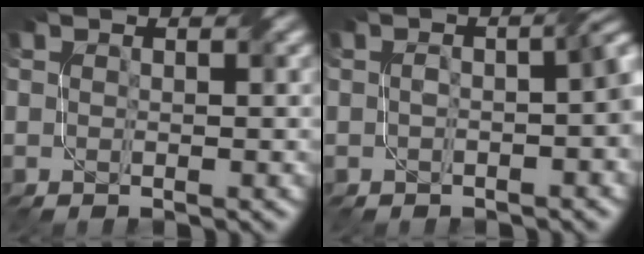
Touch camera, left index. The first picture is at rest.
{"total": 4.4, "force": [-0.8, 1.6, 4.1], "torque": [-0.058, 0.007, -0.011]}